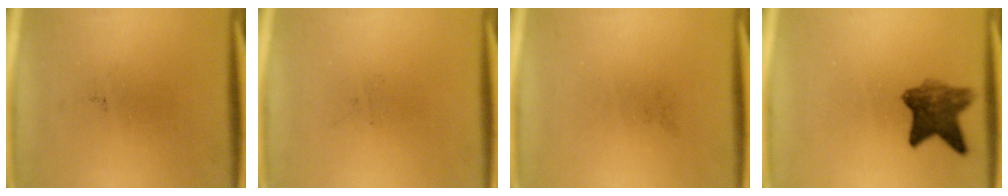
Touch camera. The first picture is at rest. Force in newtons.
{"total": 0.0}
{"total": 0.0}
{"total": 7.1}